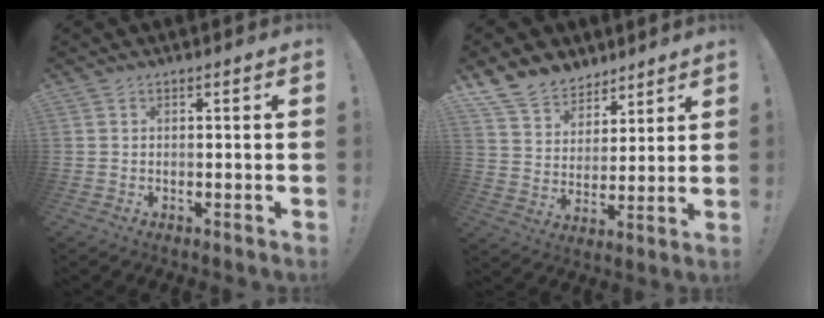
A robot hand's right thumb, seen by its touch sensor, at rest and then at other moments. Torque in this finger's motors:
{"motor_torque": [0.28, 0.37, 0.66, 0.63, 0.00]}